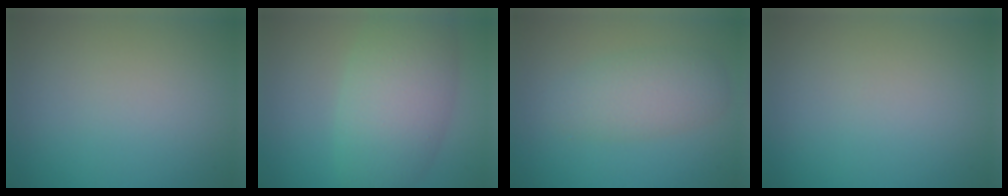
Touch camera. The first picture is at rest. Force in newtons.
{"total": 7.4, "press": 7.4, "slide": 0.2}
{"total": 2.2, "press": 2.2, "slide": 0.2}
{"total": 0.0}